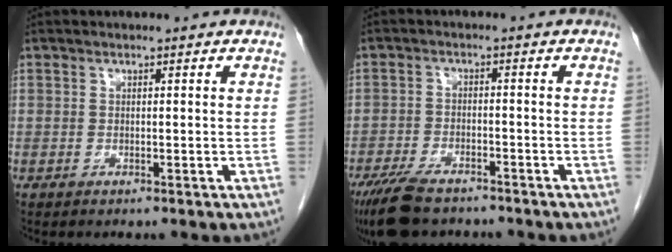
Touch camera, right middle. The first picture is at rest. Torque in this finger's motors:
{"motor_torque": [0.99, -1.15, 0.42, 0.11]}